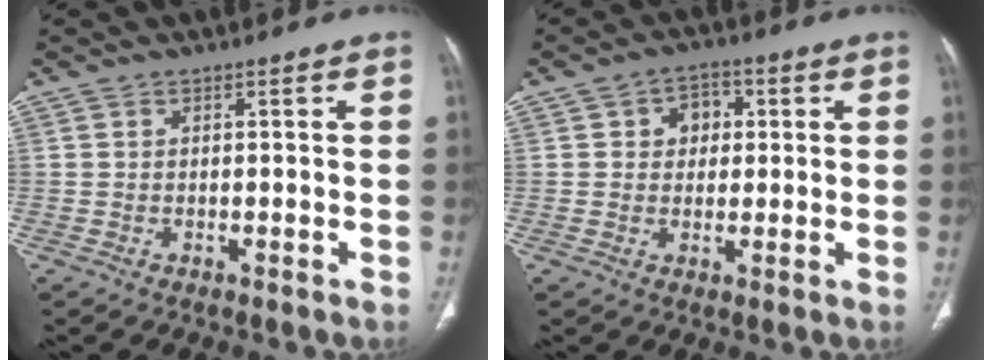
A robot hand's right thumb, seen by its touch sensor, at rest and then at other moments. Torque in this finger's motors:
{"motor_torque": [-0.25, 0.31, -0.26, 0.30, 0.10]}